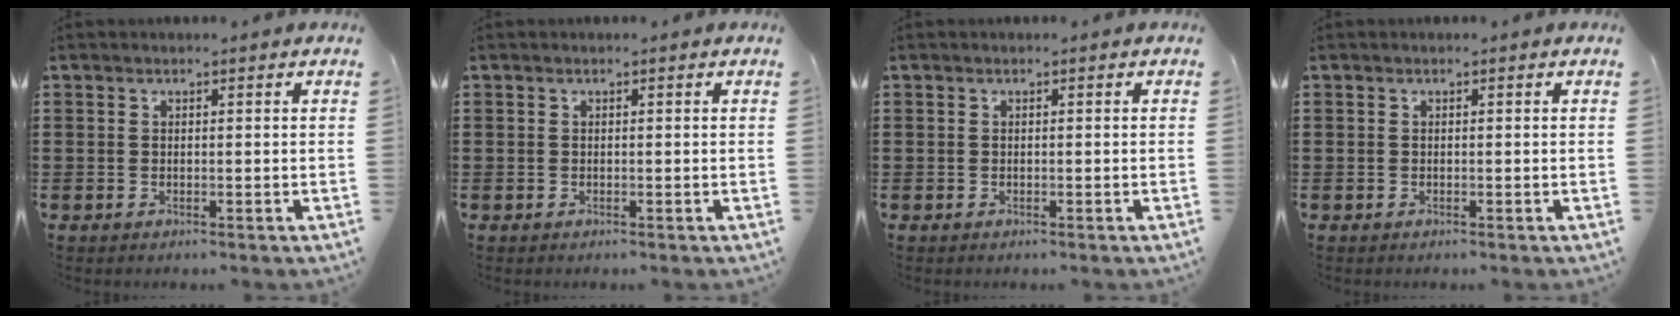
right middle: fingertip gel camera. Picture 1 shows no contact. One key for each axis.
{"total": 0.0}
{"total": 0.0}
{"total": 0.0}